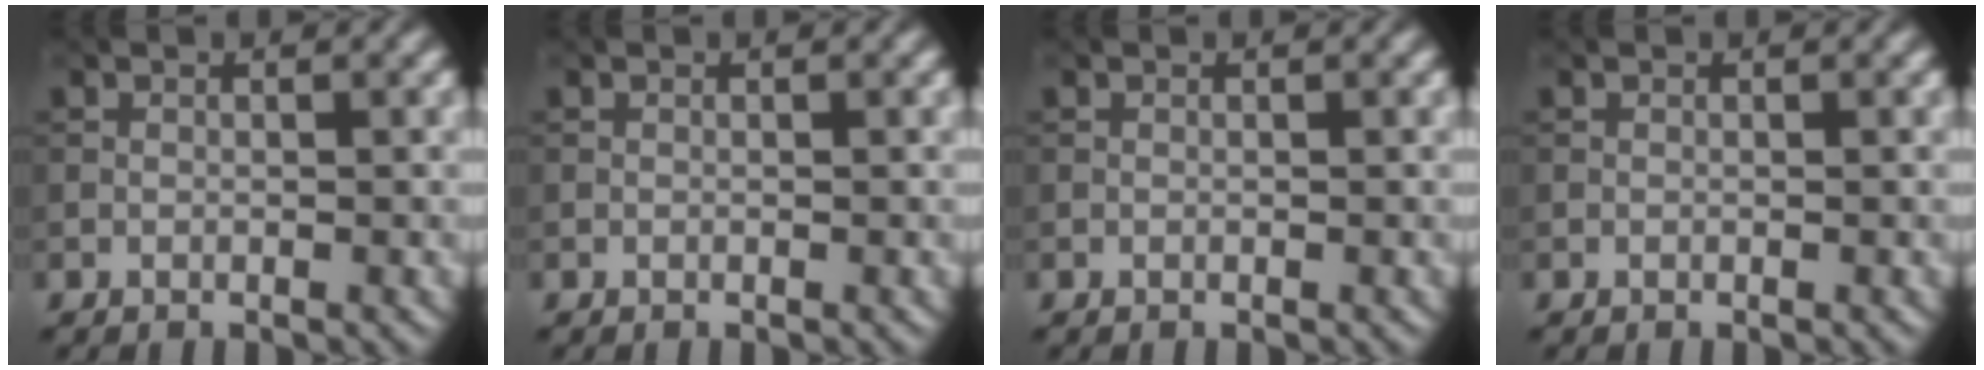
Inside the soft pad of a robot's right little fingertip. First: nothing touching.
{"total": 0.0}
{"total": 0.0}
{"total": 0.0}